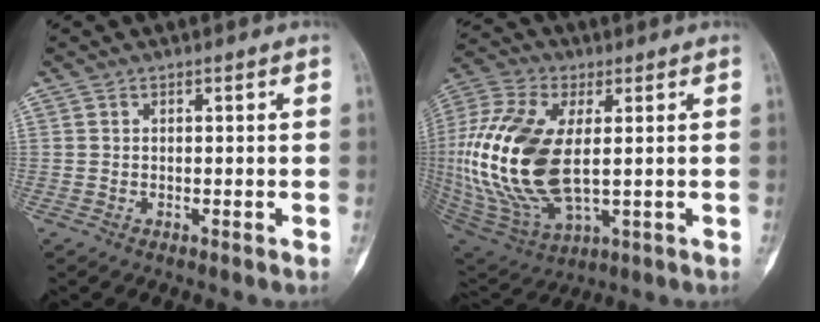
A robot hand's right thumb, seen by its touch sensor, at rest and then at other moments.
{"total": 22.7, "force": [0.6, 11.2, 19.7], "torque": [-0.433, -0.011, 0.022]}